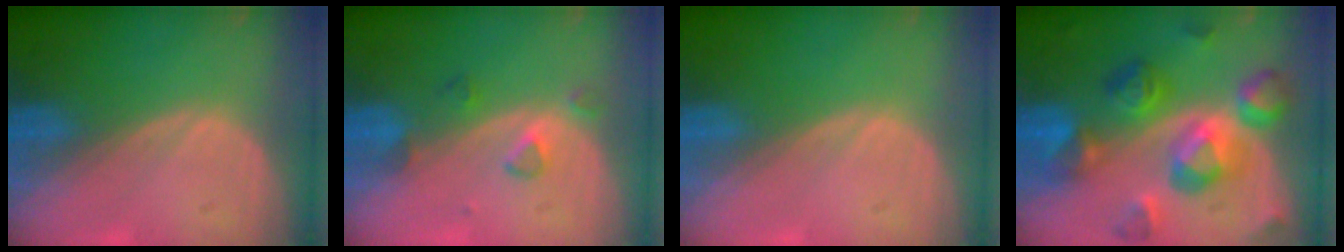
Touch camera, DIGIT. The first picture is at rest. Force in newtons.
{"total": 3.0, "press": 2.8, "slide": 0.9}
{"total": 0.0}
{"total": 11.4, "press": 11.4, "slide": 0.9}